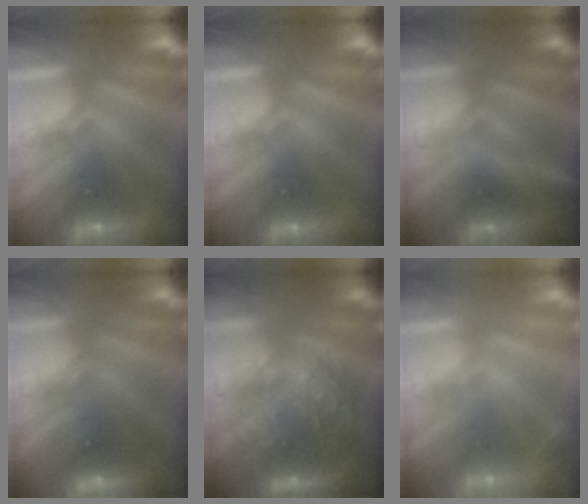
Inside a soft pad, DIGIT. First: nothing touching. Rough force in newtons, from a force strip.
{"total": 0.0}
{"total": 2.9}
{"total": 6.8}
{"total": 7.0}
{"total": 2.0}